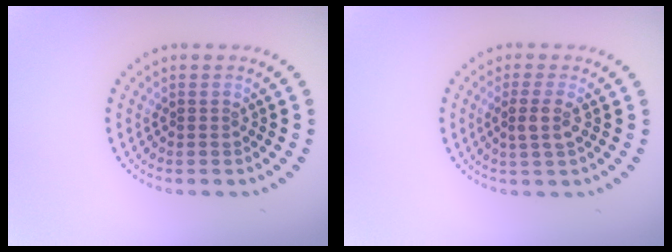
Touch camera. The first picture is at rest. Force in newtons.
{"total": 2.0, "press": 1.7, "slide": 1.0}